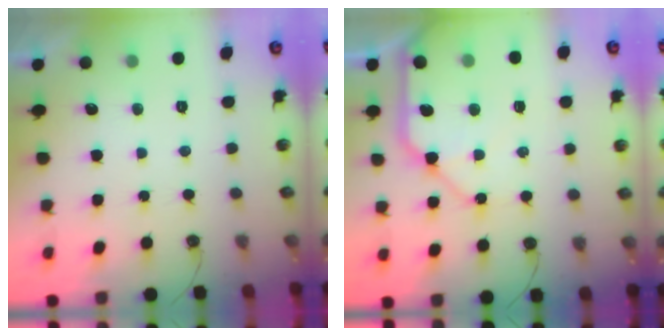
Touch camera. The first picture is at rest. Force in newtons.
{"total": 12.0, "press": 11.9, "slide": 1.5}